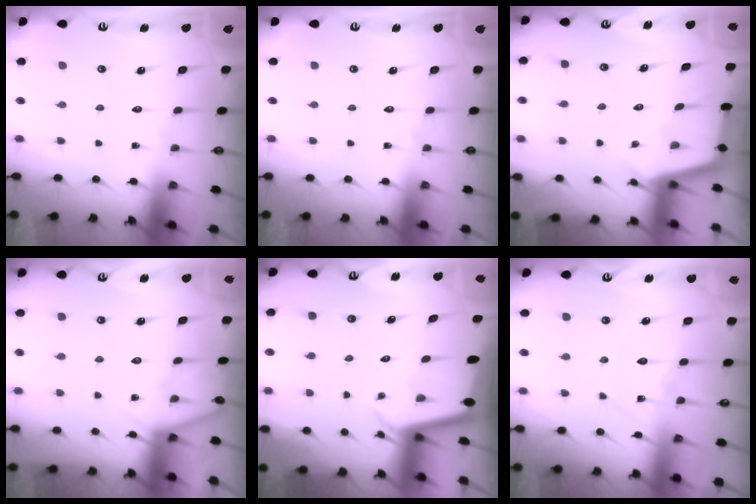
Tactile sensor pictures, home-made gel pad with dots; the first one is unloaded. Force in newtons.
{"total": 0.0}
{"total": 2.9, "press": 2.9, "slide": 0.3}
{"total": 6.0, "press": 6.0, "slide": 0.6}
{"total": 2.0, "press": 2.0, "slide": 0.1}
{"total": 9.1, "press": 9.1, "slide": 0.8}